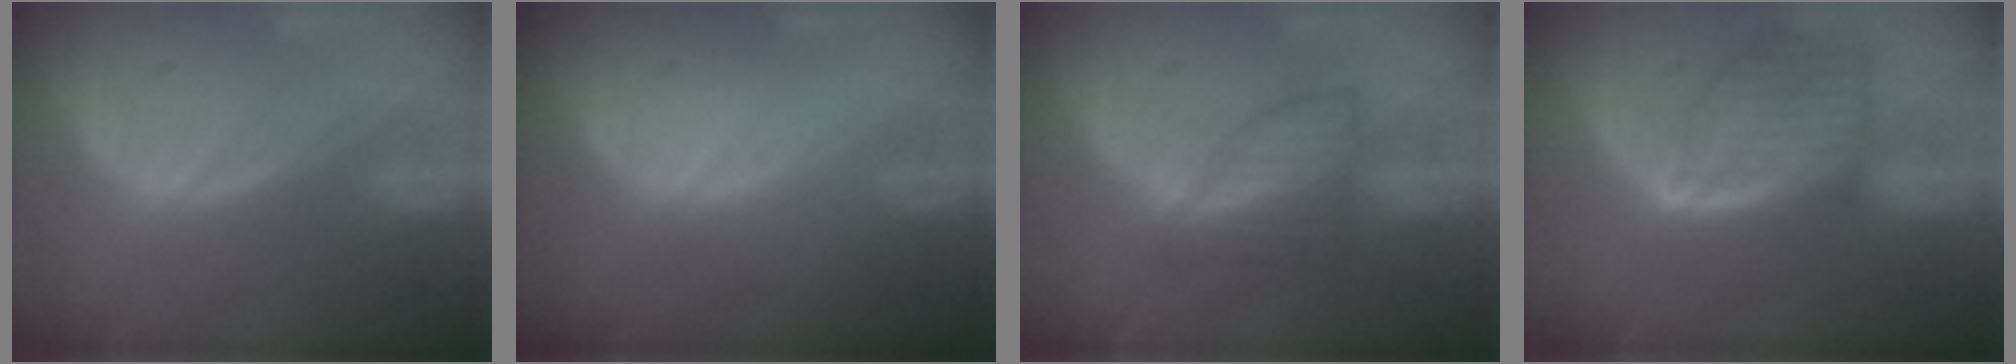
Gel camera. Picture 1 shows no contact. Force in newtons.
{"total": 0.0}
{"total": 5.8, "press": 5.7, "slide": 0.8}
{"total": 8.0, "press": 7.2, "slide": 3.5}